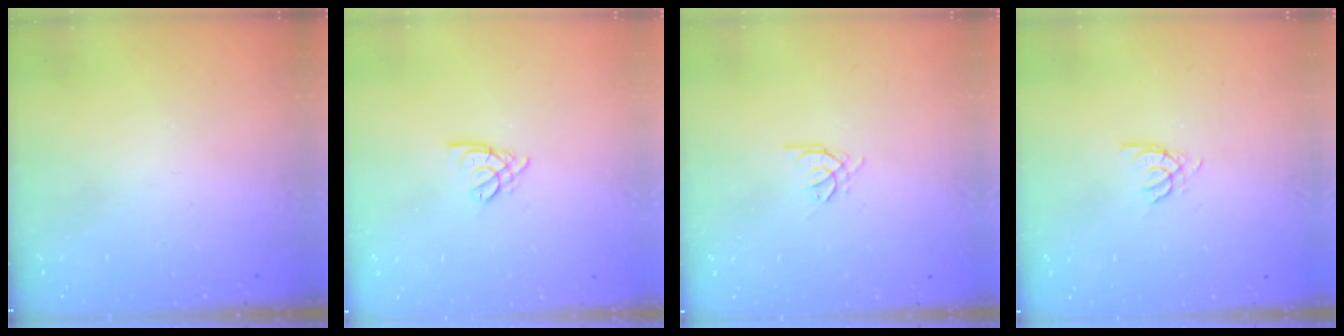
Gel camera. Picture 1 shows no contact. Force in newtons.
{"total": 2.3, "press": 2.3, "slide": 0.5}
{"total": 1.2, "press": 1.1, "slide": 0.4}
{"total": 2.7, "press": 2.7, "slide": 0.2}